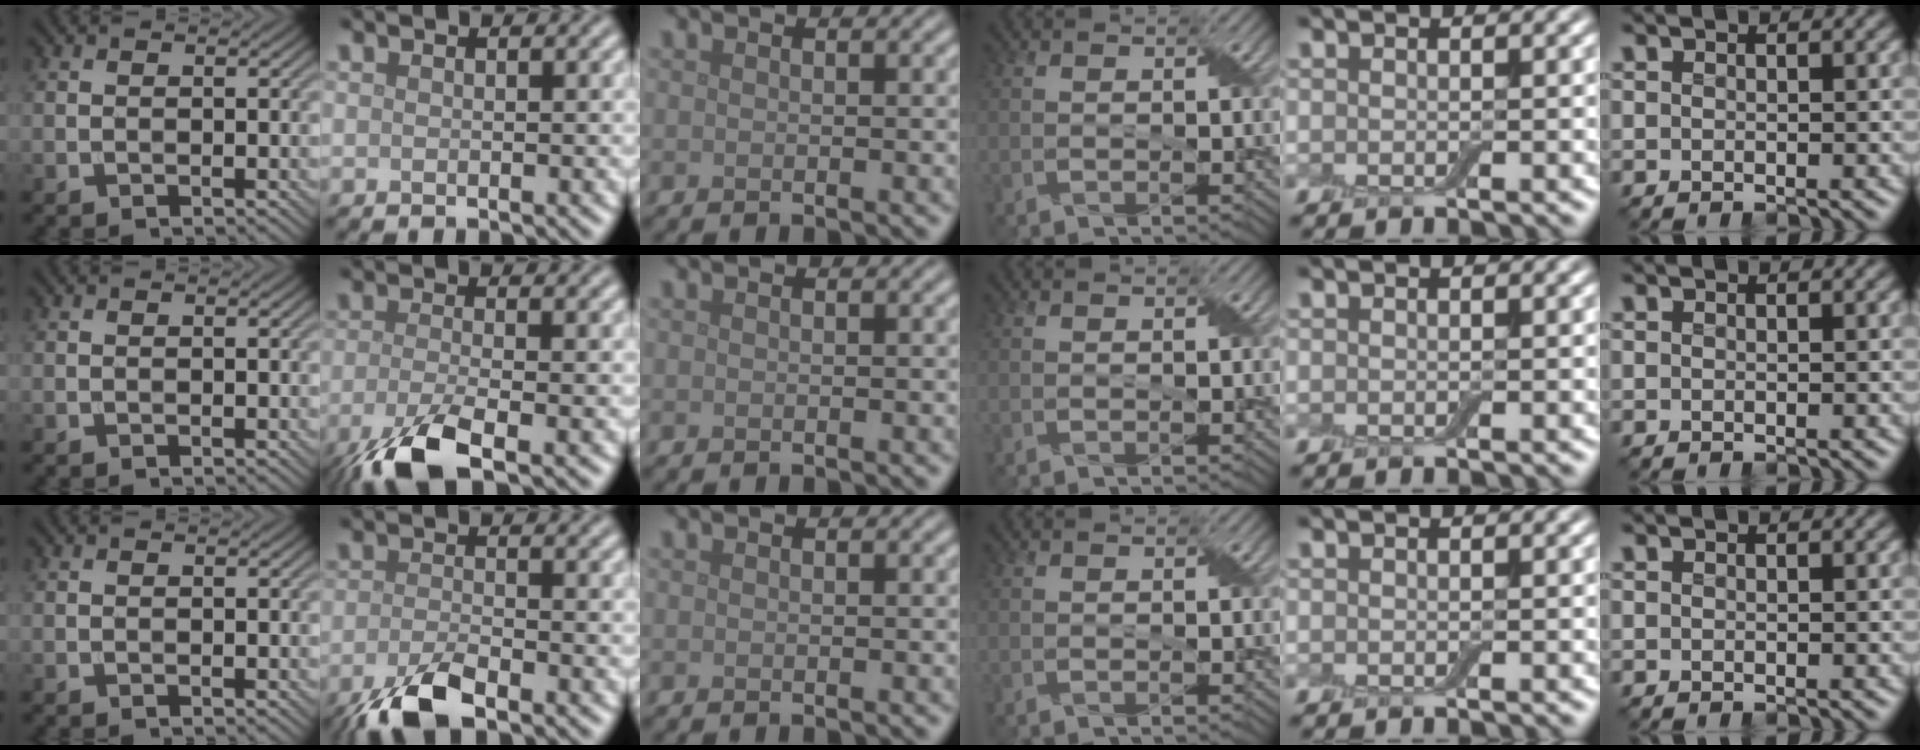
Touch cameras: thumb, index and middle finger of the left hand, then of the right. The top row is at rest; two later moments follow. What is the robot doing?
{"motion": "peel", "object": "small bumper sticker"}